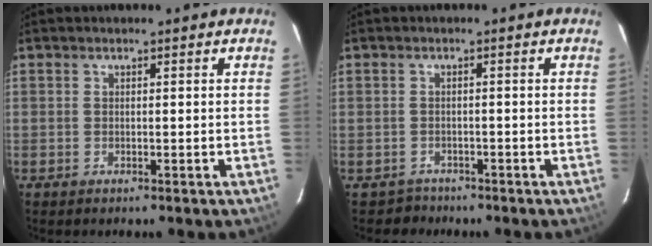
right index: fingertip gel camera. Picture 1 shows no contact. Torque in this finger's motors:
{"motor_torque": [-0.97, -0.33, -0.78, -0.21]}